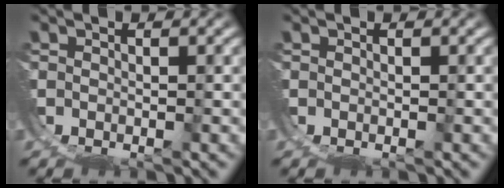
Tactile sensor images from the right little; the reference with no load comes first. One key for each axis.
{"total": 0.0}